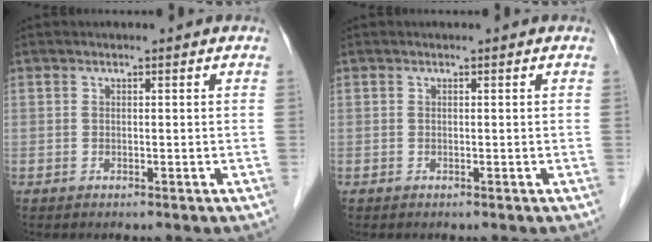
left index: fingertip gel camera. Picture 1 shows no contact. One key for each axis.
{"total": 0.0}